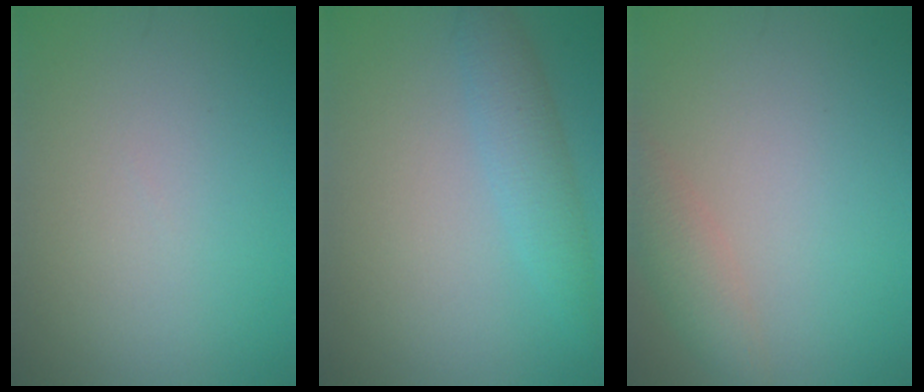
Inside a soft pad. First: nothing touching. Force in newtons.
{"total": 2.7, "press": 2.7, "slide": 0.1}
{"total": 2.5, "press": 2.5, "slide": 0.2}